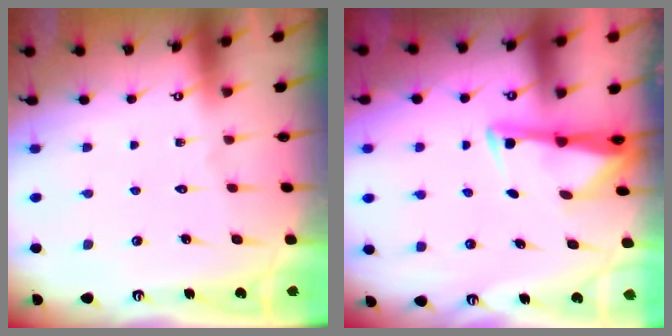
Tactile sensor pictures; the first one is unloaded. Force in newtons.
{"total": 2.9, "press": 2.9, "slide": 0.4}